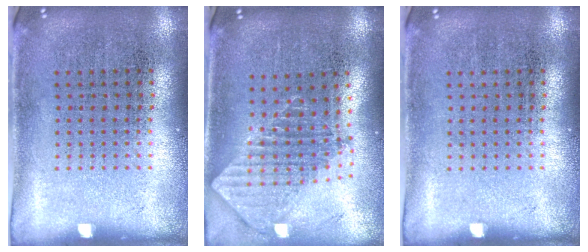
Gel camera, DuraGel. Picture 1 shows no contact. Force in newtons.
{"total": 2.0, "press": 1.5, "slide": 1.3}
{"total": 0.0}